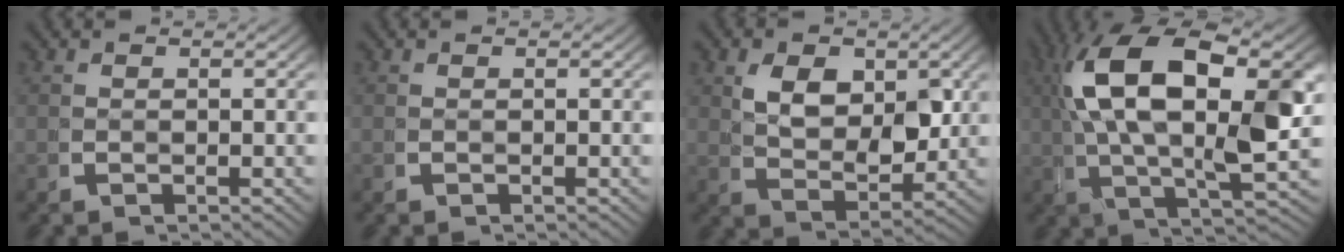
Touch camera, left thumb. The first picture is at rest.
{"total": 0.0}
{"total": 5.4, "force": [1.6, 3.3, 4.0], "torque": [-0.065, -0.014, 0.039]}
{"total": 13.9, "force": [2.6, 6.2, 12.1], "torque": [-0.229, -0.004, 0.043]}